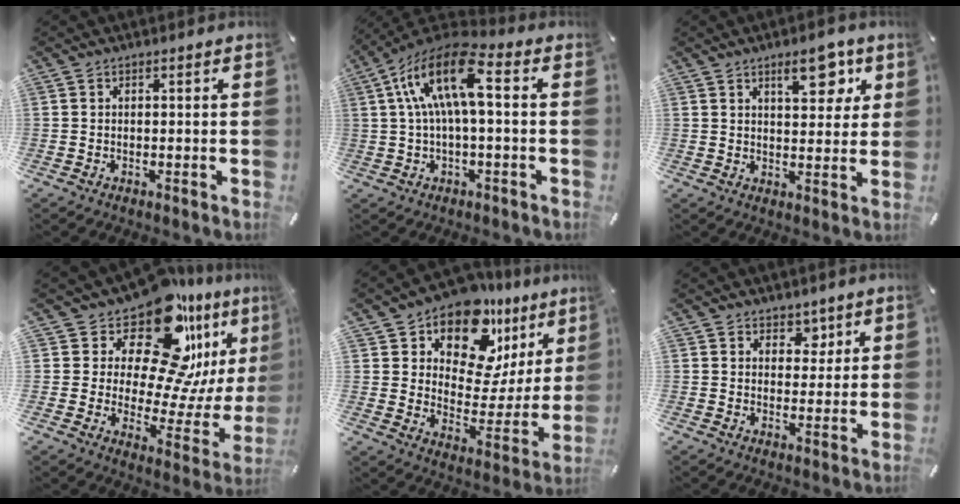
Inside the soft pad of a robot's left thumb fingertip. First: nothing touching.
{"total": 16.6, "force": [3.1, 6.6, 14.9], "torque": [-0.307, -0.002, 0.049]}
{"total": 9.4, "force": [4.9, 4.6, 6.5], "torque": [-0.068, -0.023, 0.074]}
{"total": 21.8, "force": [15.1, 10.0, 12.2], "torque": [-0.172, -0.130, 0.253]}
{"total": 16.1, "force": [11.4, 9.1, 6.7], "torque": [-0.107, -0.096, 0.202]}
{"total": 4.7, "force": [2.8, 3.7, 0.9], "torque": [0.009, -0.017, 0.043]}